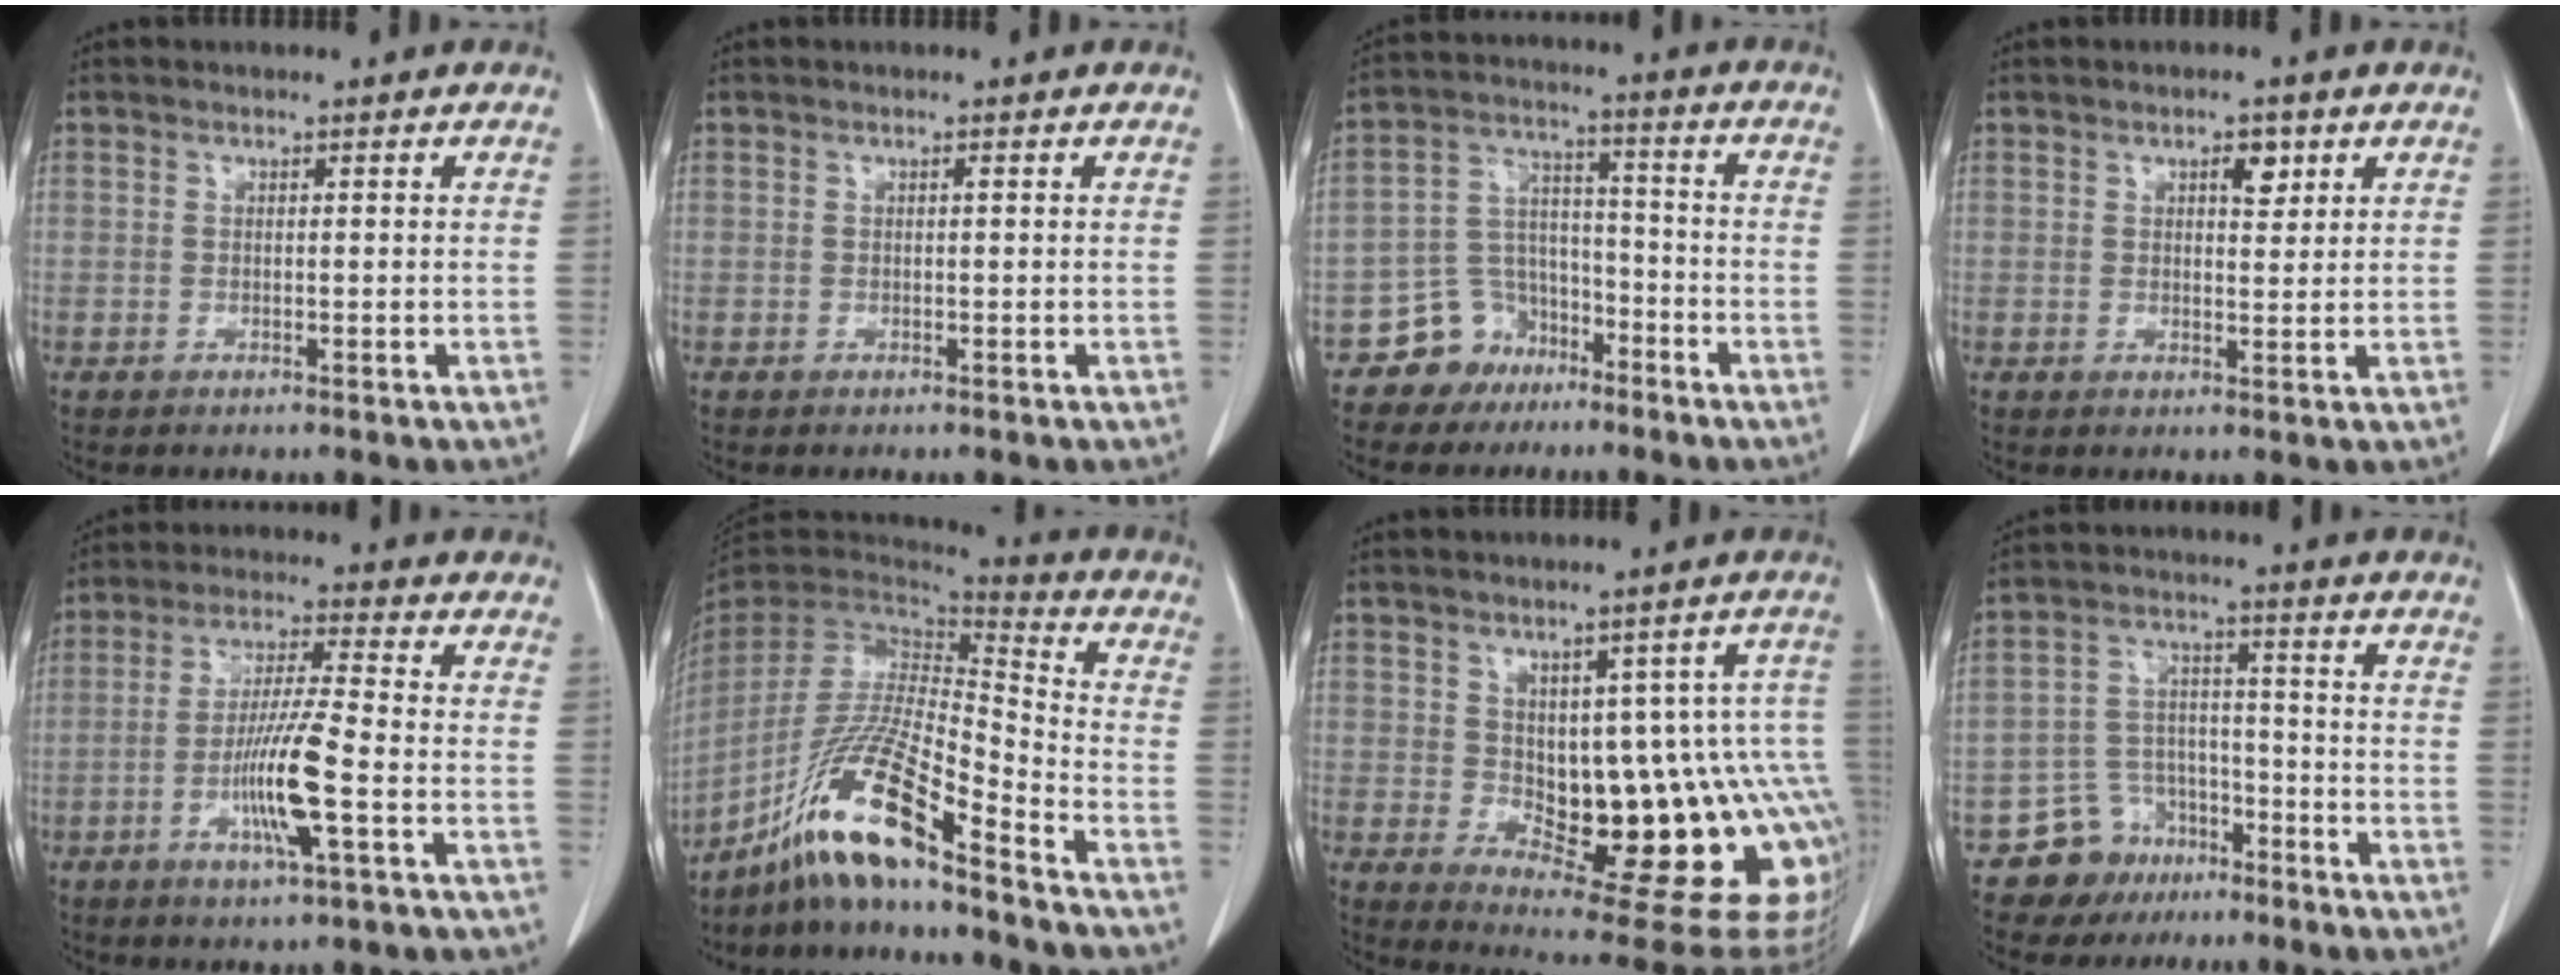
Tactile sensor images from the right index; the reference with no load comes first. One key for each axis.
{"total": 0.0}
{"total": 8.0, "fx": -5.4, "fy": 5.7, "fz": 1.1, "tx": -0.022, "ty": 0.026, "tz": -0.091}
{"total": 2.8, "fx": 1.4, "fy": 1.2, "fz": 2.1, "tx": -0.033, "ty": -0.002, "tz": 0.022}
{"total": 10.0, "fx": -3.1, "fy": 0.1, "fz": 9.6, "tx": -0.184, "ty": -0.010, "tz": -0.061}
{"total": 16.3, "fx": -11.4, "fy": 0.9, "fz": 11.6, "tx": -0.230, "ty": -0.013, "tz": -0.213}
{"total": 20.1, "fx": -2.4, "fy": 7.1, "fz": 18.7, "tx": -0.147, "ty": 0.023, "tz": -0.002}
{"total": 7.6, "fx": -5.1, "fy": 5.6, "fz": 0.8, "tx": -0.011, "ty": 0.025, "tz": -0.082}